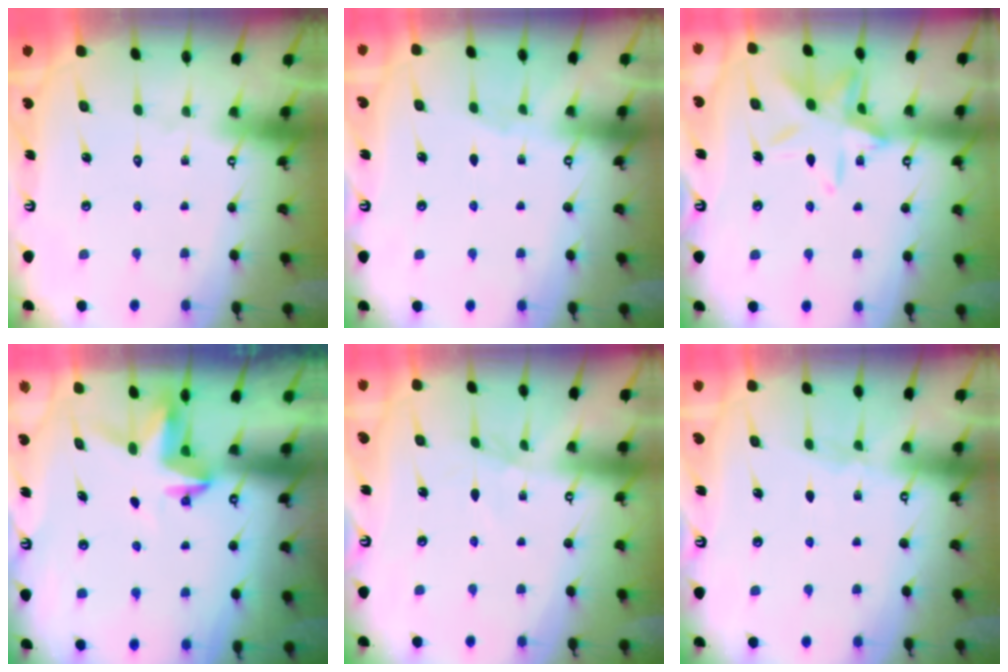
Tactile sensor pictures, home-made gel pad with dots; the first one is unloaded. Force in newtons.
{"total": 2.5, "press": 2.5, "slide": 0.4}
{"total": 13.7, "press": 13.7, "slide": 1.0}
{"total": 3.8, "press": 3.8, "slide": 0.3}
{"total": 2.6, "press": 2.5, "slide": 0.4}
{"total": 2.4, "press": 2.4, "slide": 0.3}